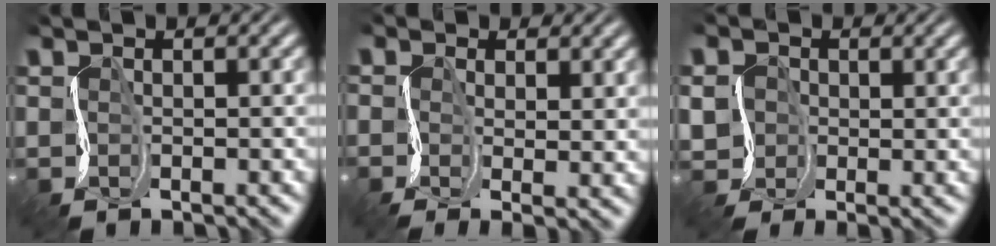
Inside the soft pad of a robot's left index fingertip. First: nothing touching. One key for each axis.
{"total": 1.0, "fx": -0.1, "fy": -0.8, "fz": -0.6, "tx": 0.015, "ty": -0.011, "tz": -0.007}
{"total": 1.4, "fx": -0.5, "fy": 1.2, "fz": -0.7, "tx": 0.001, "ty": -0.004, "tz": -0.015}